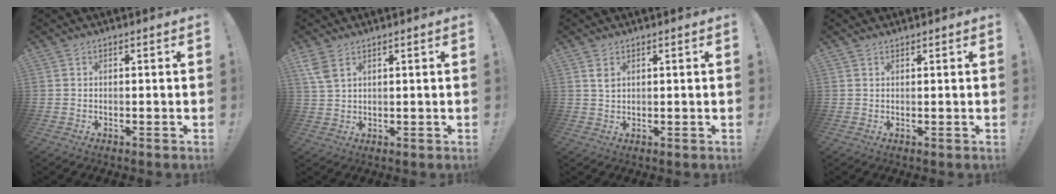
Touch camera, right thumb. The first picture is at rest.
{"total": 4.8, "force": [2.9, 2.4, 3.0], "torque": [-0.056, -0.006, 0.055]}
{"total": 2.4, "force": [1.2, 1.3, 1.5], "torque": [-0.017, -0.004, 0.019]}
{"total": 0.8, "force": [0.8, 0.2, 0.1], "torque": [-0.001, -0.002, 0.015]}